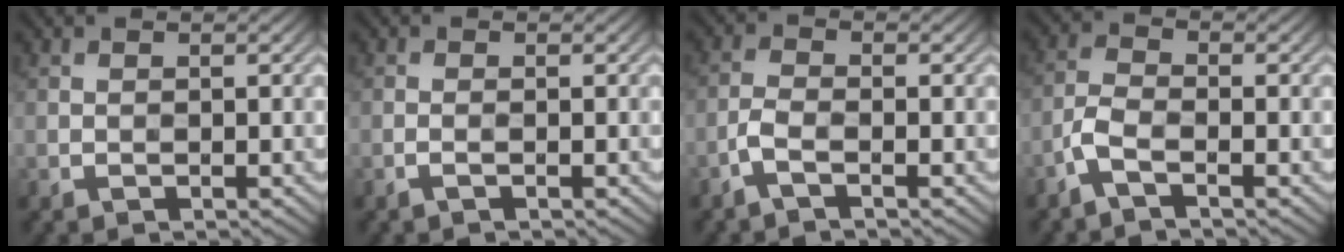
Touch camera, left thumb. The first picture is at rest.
{"total": 0.7, "force": [-0.4, 0.0, 0.6], "torque": [-0.015, 0.001, -0.010]}
{"total": 2.2, "force": [-1.4, 0.5, 1.7], "torque": [-0.042, 0.004, -0.038]}
{"total": 3.2, "force": [-2.0, 0.9, 2.3], "torque": [-0.058, 0.003, -0.054]}